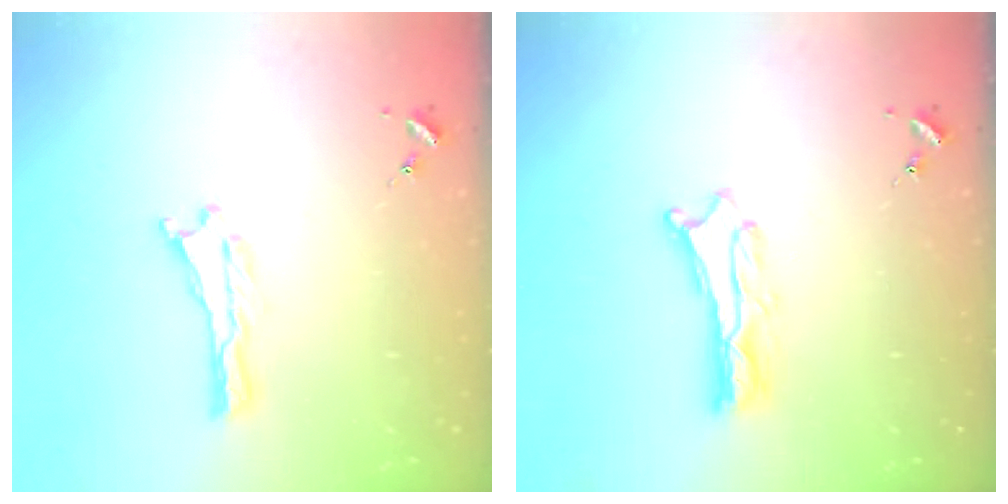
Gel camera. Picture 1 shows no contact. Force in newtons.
{"total": 2.6, "press": 2.6, "slide": 0.3}